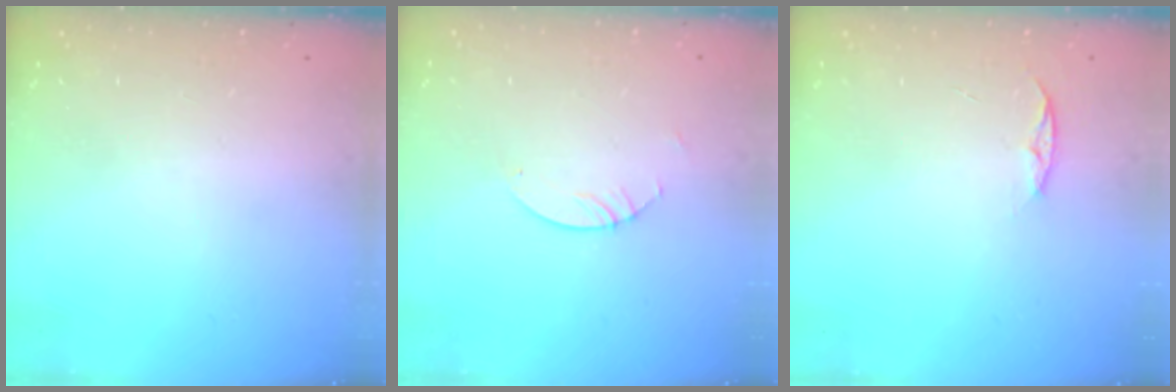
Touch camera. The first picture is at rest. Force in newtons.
{"total": 2.4, "press": 2.4, "slide": 0.2}
{"total": 4.5, "press": 4.5, "slide": 0.6}